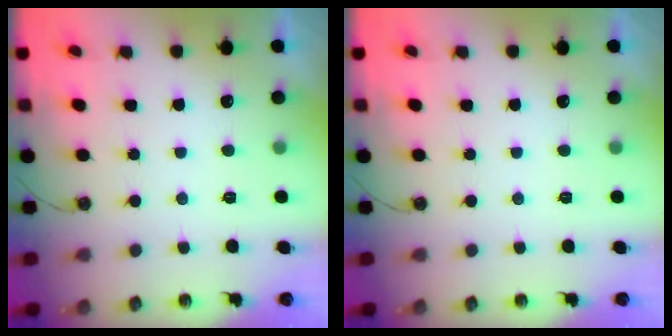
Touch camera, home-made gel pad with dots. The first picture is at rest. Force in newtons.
{"total": 0.0}